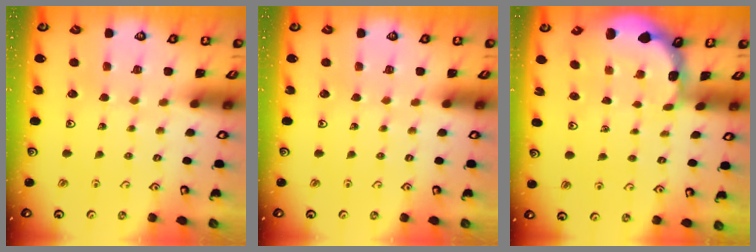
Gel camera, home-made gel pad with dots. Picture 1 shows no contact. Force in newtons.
{"total": 0.0}
{"total": 1.4, "press": 1.4, "slide": 0.0}